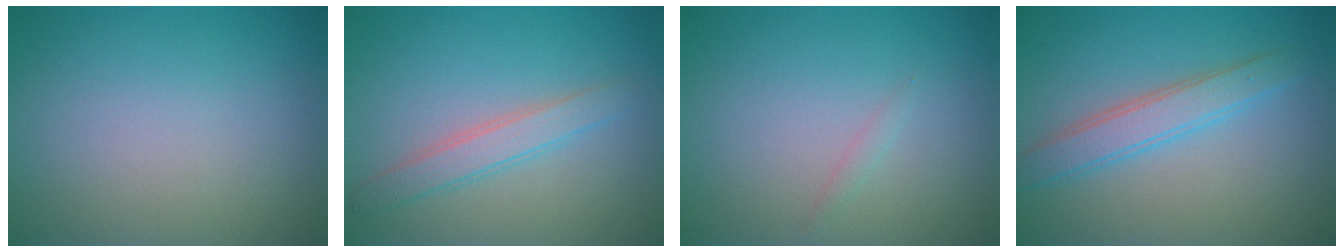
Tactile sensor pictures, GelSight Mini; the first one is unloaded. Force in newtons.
{"total": 2.4, "press": 2.4, "slide": 0.2}
{"total": 0.6, "press": 0.6, "slide": 0.0}
{"total": 3.2, "press": 3.2, "slide": 0.3}